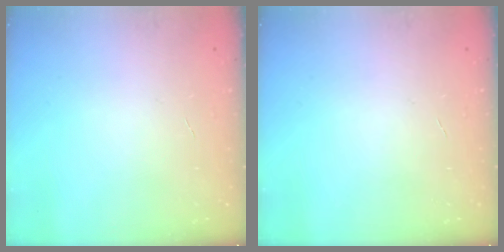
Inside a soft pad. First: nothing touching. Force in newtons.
{"total": 0.0}